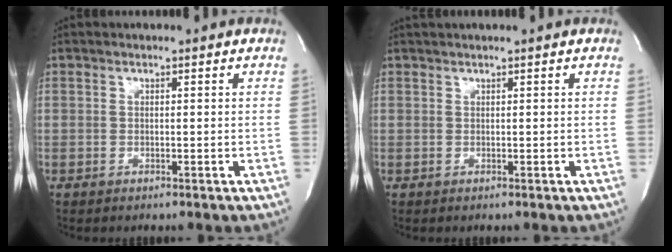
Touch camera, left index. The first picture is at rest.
{"total": 1.2, "force": [0.9, -0.3, 0.7], "torque": [-0.010, 0.016, 0.022]}